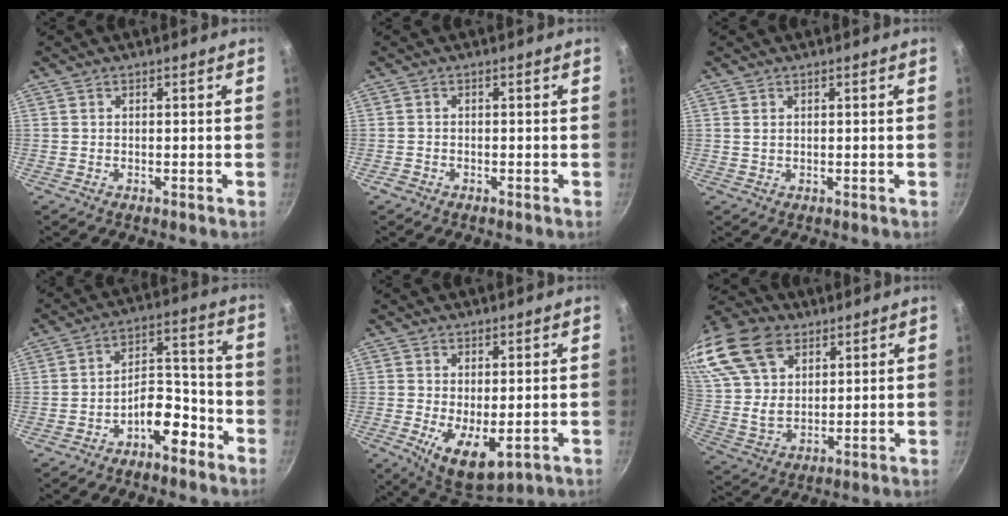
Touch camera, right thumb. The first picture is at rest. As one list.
[{"total": 0.9, "force": [-0.7, 0.6, 0.3], "torque": [-0.016, 0.007, -0.014]}, {"total": 0.8, "force": [0.3, 0.5, 0.4], "torque": [-0.008, 0.000, 0.007]}, {"total": 8.7, "force": [-5.4, 4.3, 5.3], "torque": [-0.054, 0.074, -0.082]}, {"total": 9.1, "force": [-1.1, 4.3, 8.0], "torque": [-0.117, -0.021, -0.002]}, {"total": 24.2, "force": [13.1, 15.4, 13.2], "torque": [-0.295, 0.009, 0.252]}]